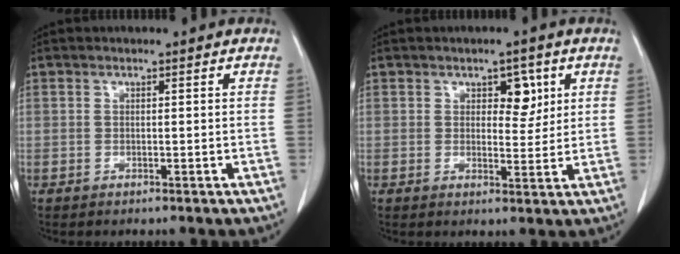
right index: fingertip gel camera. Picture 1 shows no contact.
{"total": 4.0, "force": [1.7, 2.2, 2.8], "torque": [-0.032, 0.003, 0.025]}